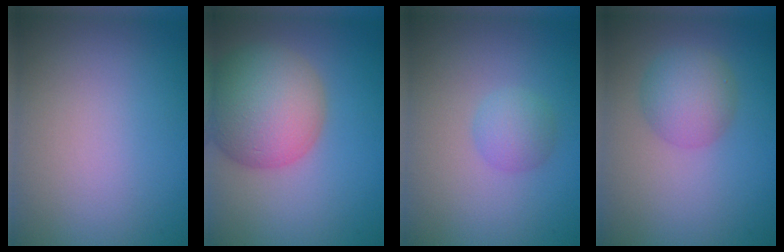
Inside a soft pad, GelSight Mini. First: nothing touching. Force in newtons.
{"total": 9.0, "press": 9.0, "slide": 0.5}
{"total": 2.1, "press": 2.1, "slide": 0.0}
{"total": 3.8, "press": 3.8, "slide": 0.1}